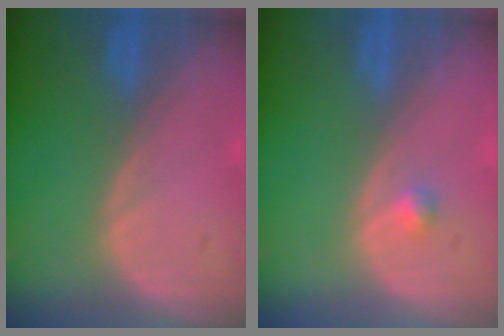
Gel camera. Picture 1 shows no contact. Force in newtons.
{"total": 1.0, "press": 1.0, "slide": 0.1}